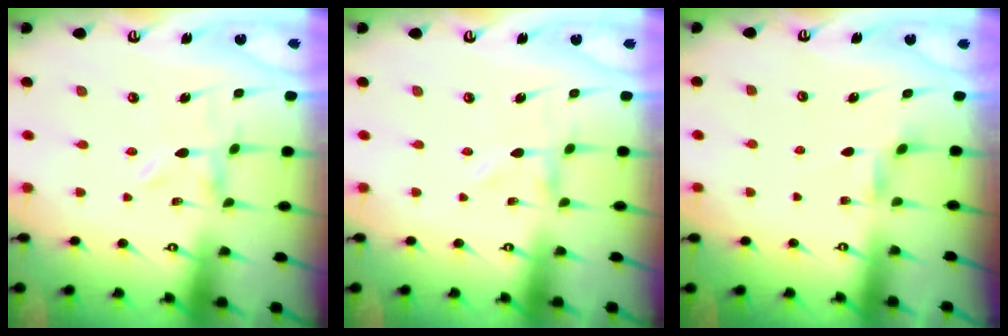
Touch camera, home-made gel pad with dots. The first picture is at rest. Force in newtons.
{"total": 0.0}
{"total": 2.1, "press": 2.1, "slide": 0.3}